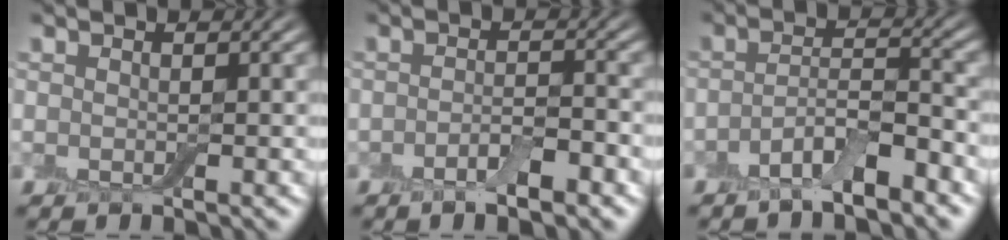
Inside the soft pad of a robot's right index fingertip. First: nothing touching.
{"total": 2.8, "force": [-1.6, 0.9, 2.2], "torque": [-0.040, -0.001, -0.027]}
{"total": 4.0, "force": [-2.5, 1.1, 2.9], "torque": [-0.054, 0.004, -0.051]}